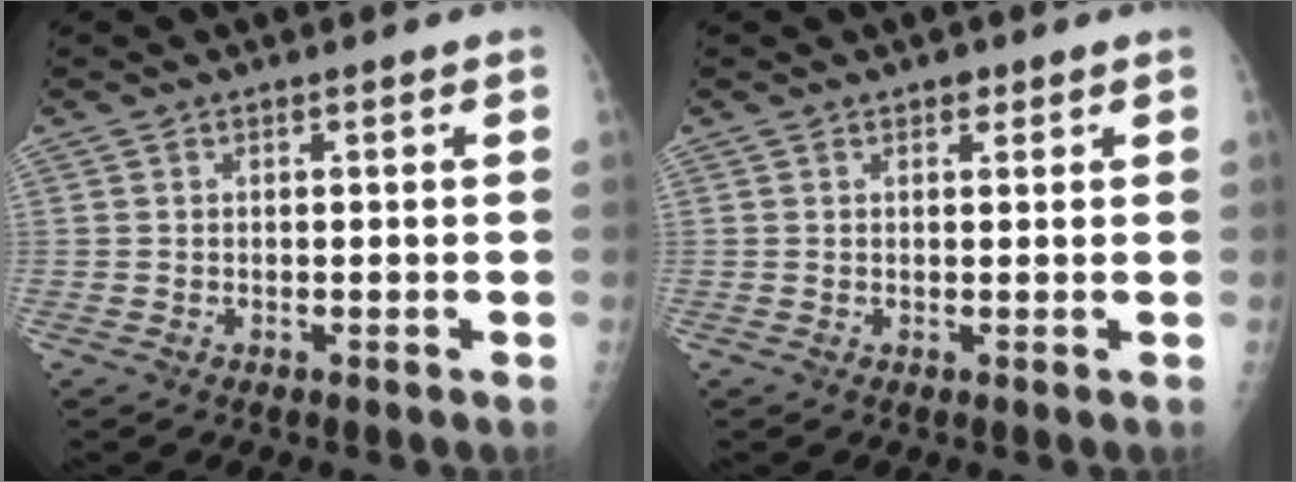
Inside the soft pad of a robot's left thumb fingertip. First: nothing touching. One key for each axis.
{"total": 1.3, "fx": 0.9, "fy": 0.8, "fz": 0.6, "tx": 0.002, "ty": -0.003, "tz": 0.009}